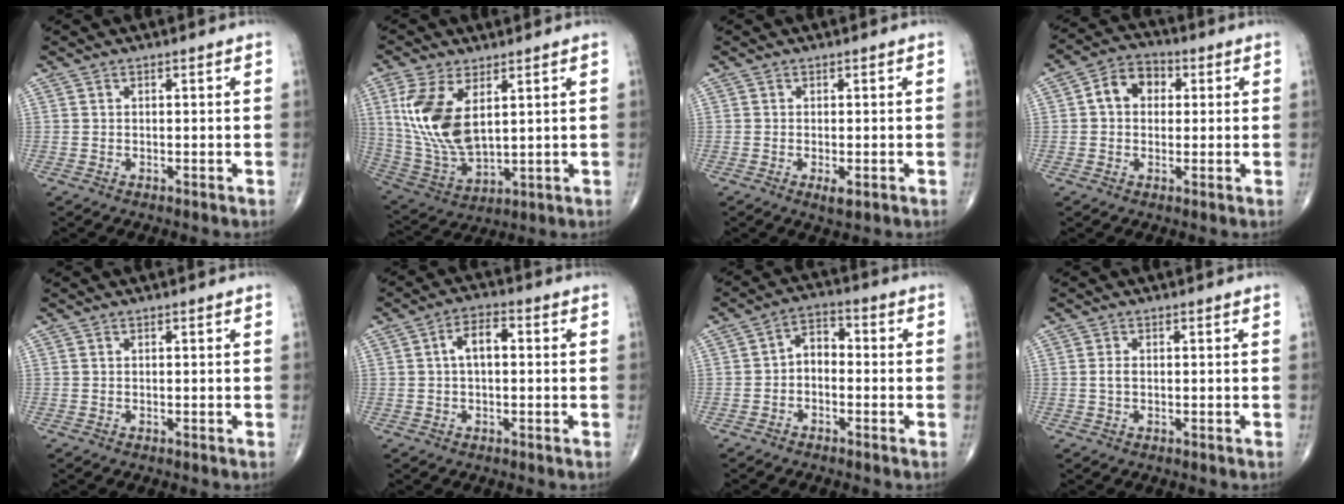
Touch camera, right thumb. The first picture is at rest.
{"total": 14.6, "force": [4.1, 7.4, 11.8], "torque": [-0.245, -0.018, 0.098]}
{"total": 2.2, "force": [-0.8, 0.8, 1.9], "torque": [-0.034, -0.005, -0.011]}
{"total": 7.3, "force": [1.2, 5.6, 4.4], "torque": [-0.055, 0.018, 0.010]}
{"total": 0.0}
{"total": 5.3, "force": [0.6, 2.8, 4.5], "torque": [-0.078, 0.018, 0.003]}
{"total": 4.9, "force": [-1.0, 3.4, 3.4], "torque": [-0.043, 0.028, -0.031]}
{"total": 1.3, "force": [-0.1, 0.8, 1.0], "torque": [-0.022, 0.001, -0.001]}